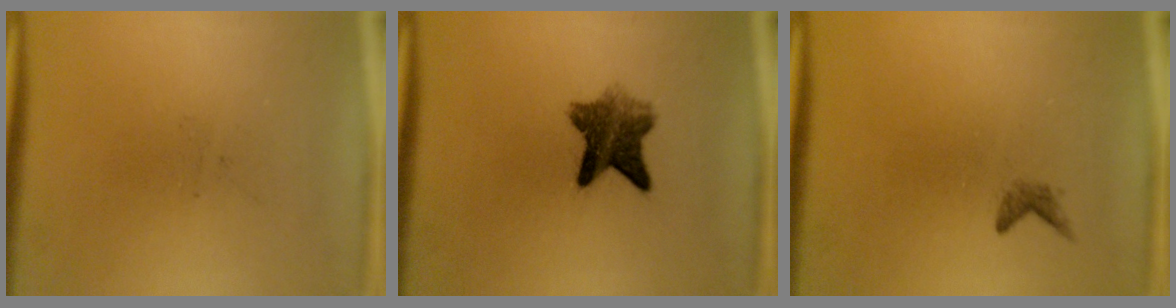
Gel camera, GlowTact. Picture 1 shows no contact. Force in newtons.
{"total": 6.9}
{"total": 0.9}